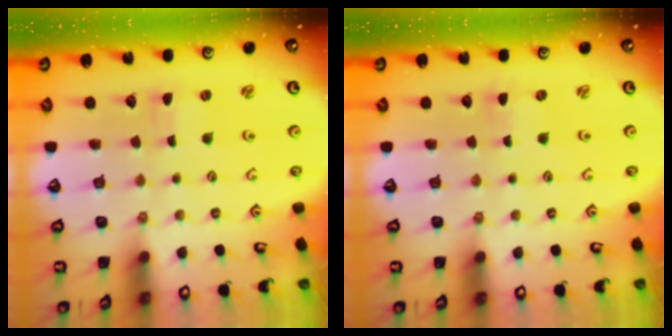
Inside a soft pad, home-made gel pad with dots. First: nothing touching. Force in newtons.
{"total": 0.0}